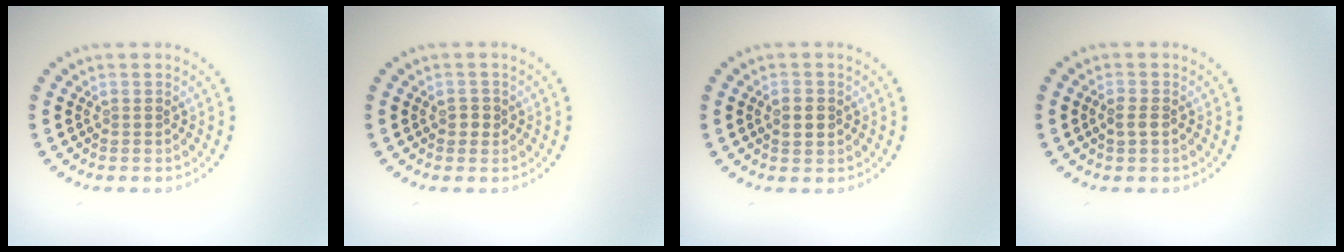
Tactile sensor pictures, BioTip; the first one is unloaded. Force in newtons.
{"total": 1.1, "press": 1.0, "slide": 0.4}
{"total": 1.8, "press": 1.8, "slide": 0.1}
{"total": 1.2, "press": 1.2, "slide": 0.1}